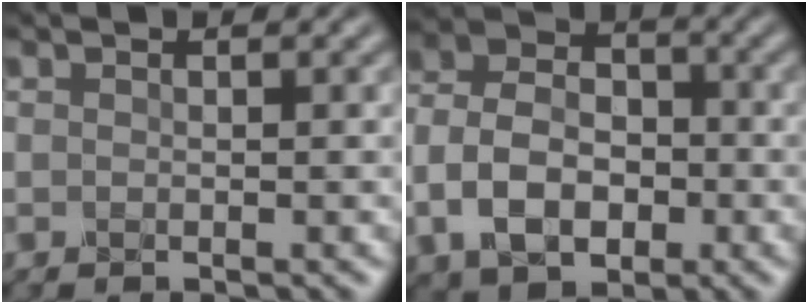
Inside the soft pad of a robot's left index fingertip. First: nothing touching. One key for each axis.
{"total": 7.7, "fx": -2.1, "fy": 5.5, "fz": 5.0, "tx": -0.103, "ty": 0.009, "tz": -0.054}